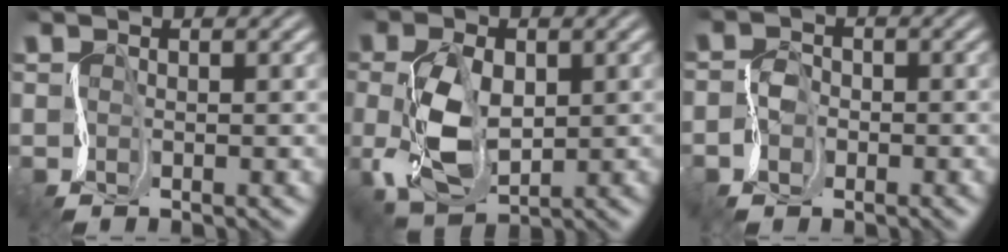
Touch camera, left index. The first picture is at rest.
{"total": 4.8, "force": [0.5, 3.3, 3.5], "torque": [-0.102, 0.004, 0.011]}
{"total": 1.3, "force": [-0.9, 1.0, 0.1], "torque": [-0.016, 0.009, -0.026]}